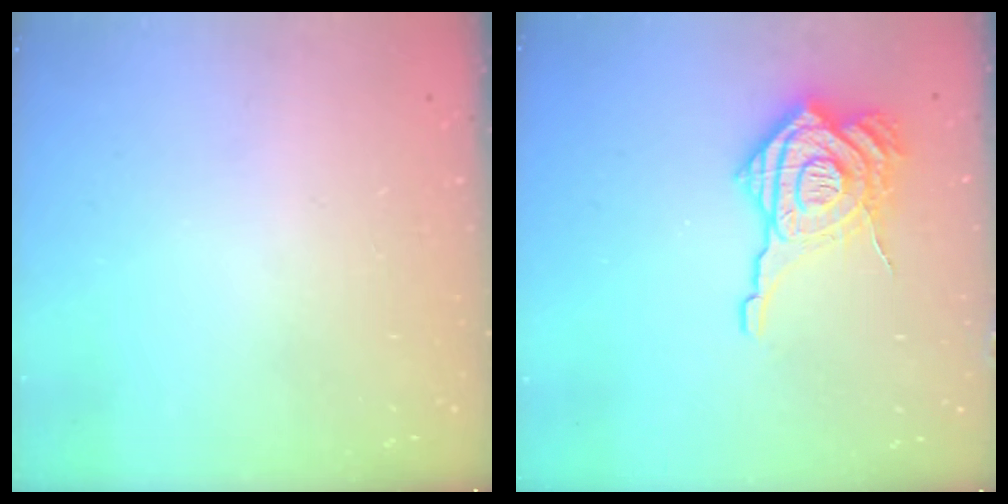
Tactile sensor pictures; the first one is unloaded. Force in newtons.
{"total": 17.7, "press": 17.6, "slide": 1.8}